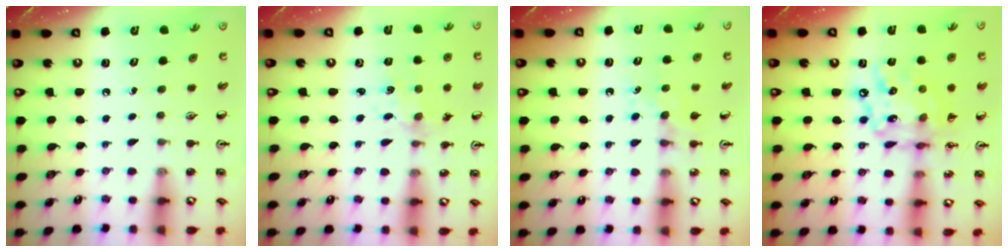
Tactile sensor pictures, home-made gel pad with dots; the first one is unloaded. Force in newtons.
{"total": 2.0, "press": 2.0, "slide": 0.5}
{"total": 4.6, "press": 4.6, "slide": 0.6}
{"total": 15.7, "press": 15.5, "slide": 1.8}